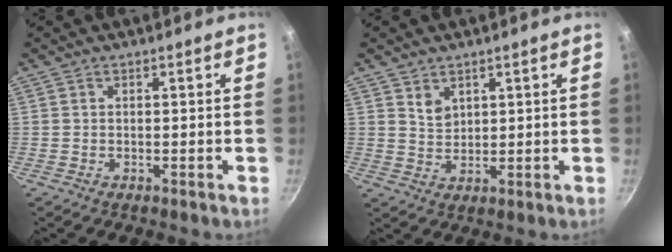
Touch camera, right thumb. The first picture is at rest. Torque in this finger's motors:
{"motor_torque": [-0.06, -0.13, 0.01, 0.21, -0.02]}